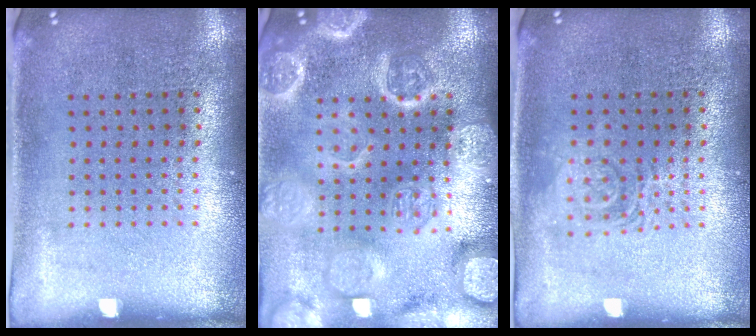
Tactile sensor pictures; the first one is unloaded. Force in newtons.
{"total": 5.8, "press": 5.8, "slide": 0.7}
{"total": 1.3, "press": 1.2, "slide": 0.3}